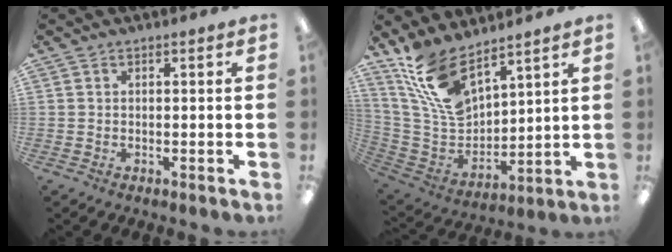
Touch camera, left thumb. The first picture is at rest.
{"total": 15.4, "force": [10.7, 6.9, 8.6], "torque": [-0.202, -0.053, 0.203]}